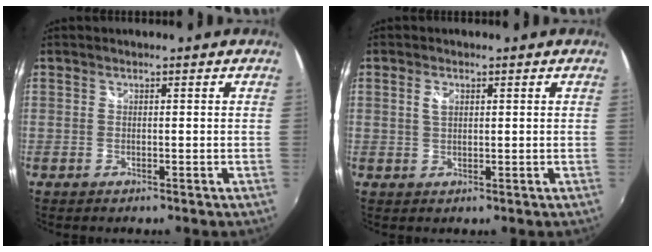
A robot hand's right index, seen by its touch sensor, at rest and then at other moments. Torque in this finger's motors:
{"motor_torque": [0.86, 0.44, 0.17, 0.05]}